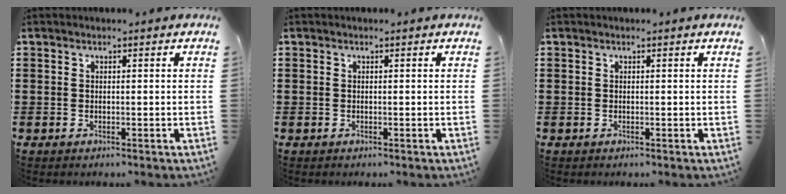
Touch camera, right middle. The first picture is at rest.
{"total": 0.0}
{"total": 0.0}